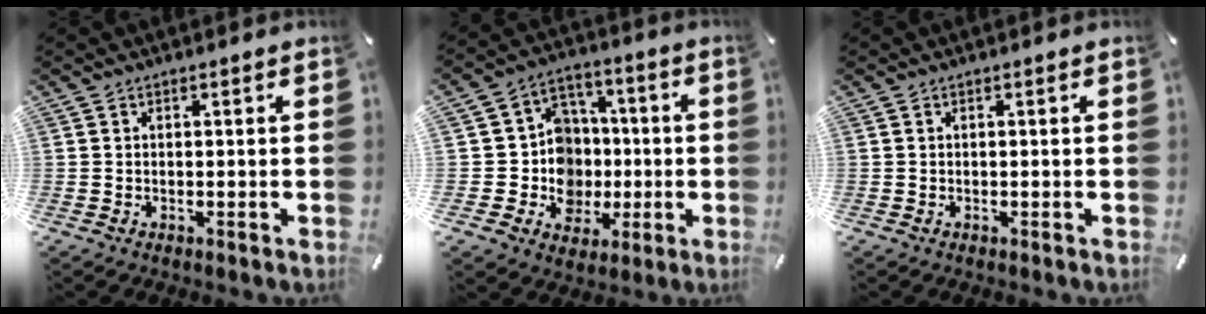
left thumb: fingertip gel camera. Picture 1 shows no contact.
{"total": 13.4, "force": [-1.3, 12.8, 3.8], "torque": [-0.056, 0.014, -0.006]}
{"total": 0.0}